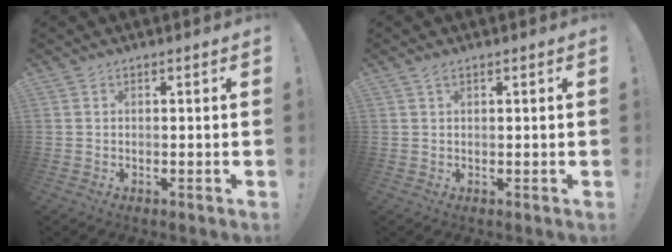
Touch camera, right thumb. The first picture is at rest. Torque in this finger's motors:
{"motor_torque": [-0.01, 0.09, -0.07, 0.13, -0.01]}